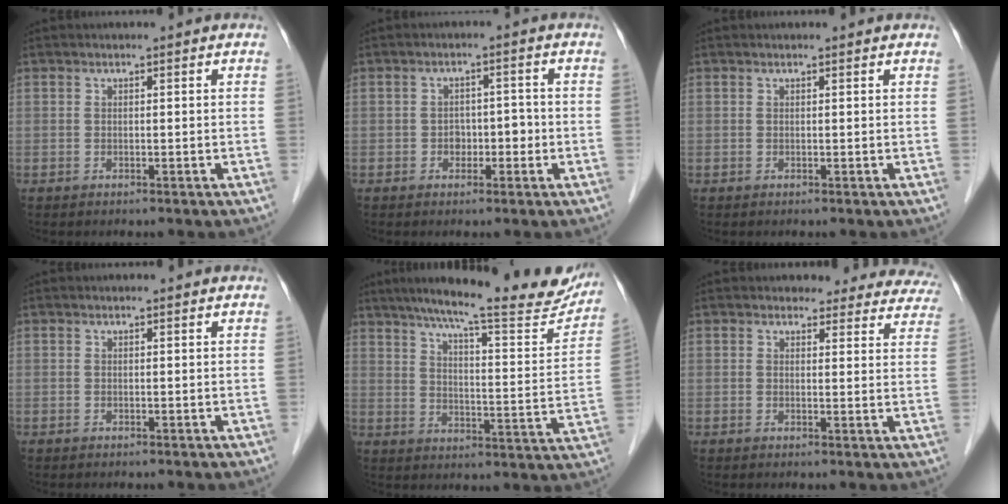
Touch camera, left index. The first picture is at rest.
{"total": 3.0, "force": [-0.9, 2.2, 1.9], "torque": [-0.024, 0.016, -0.013]}
{"total": 0.8, "force": [0.8, 0.2, 0.1], "torque": [-0.007, 0.008, 0.010]}
{"total": 0.0}
{"total": 23.0, "force": [19.6, 2.8, 11.8], "torque": [-0.170, -0.024, 0.250]}
{"total": 13.2, "force": [12.3, 4.8, 1.1], "torque": [0.036, -0.025, 0.102]}